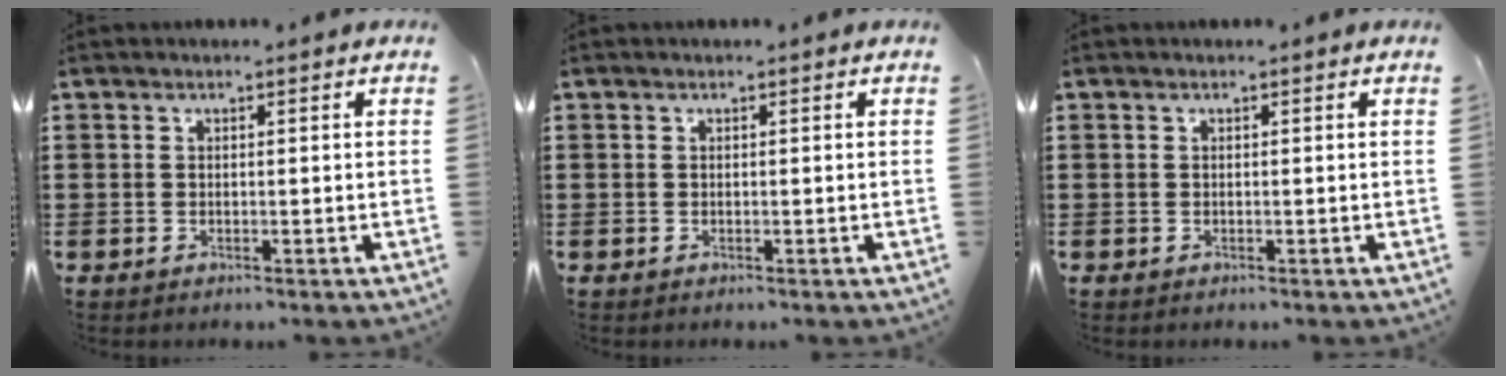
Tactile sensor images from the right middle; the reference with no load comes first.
{"total": 0.0}
{"total": 0.0}